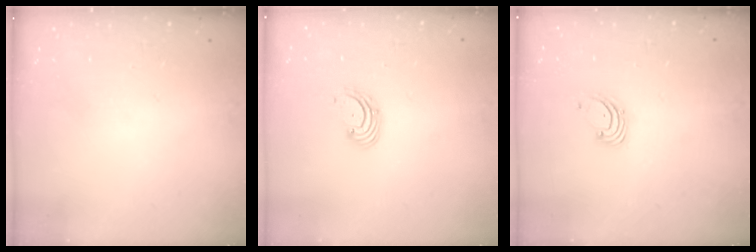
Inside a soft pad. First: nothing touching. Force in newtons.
{"total": 2.9, "press": 2.9, "slide": 0.3}
{"total": 1.6, "press": 1.6, "slide": 0.1}